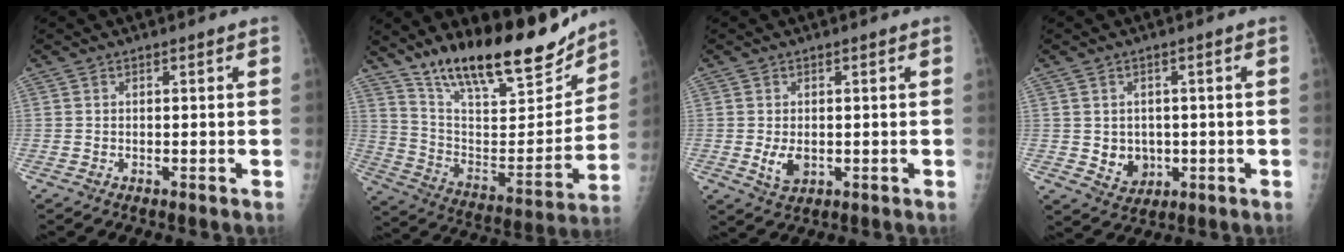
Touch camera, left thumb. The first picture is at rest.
{"total": 23.9, "force": [18.4, 7.2, 13.4], "torque": [-0.173, -0.087, 0.307]}
{"total": 3.8, "force": [-0.4, 2.5, 2.8], "torque": [-0.048, -0.007, 0.000]}
{"total": 5.2, "force": [-0.4, 4.5, 2.6], "torque": [-0.017, -0.002, 0.009]}